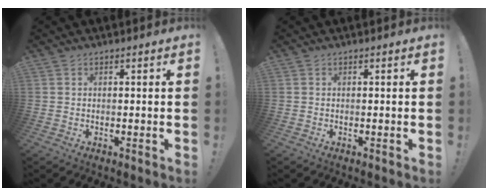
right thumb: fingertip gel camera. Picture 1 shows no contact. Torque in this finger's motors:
{"motor_torque": [0.00, 0.00, 0.00, 0.00, 0.00]}